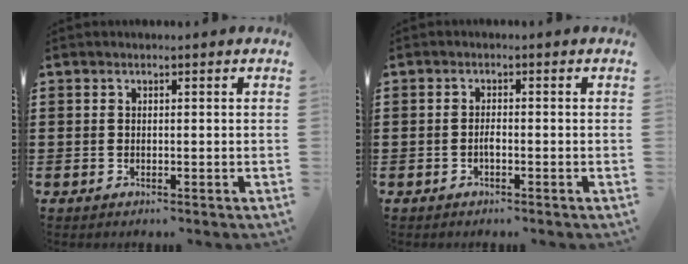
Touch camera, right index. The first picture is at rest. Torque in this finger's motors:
{"motor_torque": [1.09, 1.05, 0.04, 0.02]}